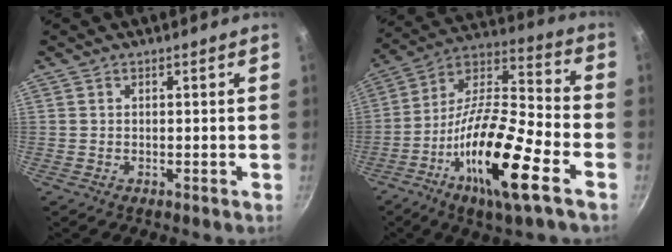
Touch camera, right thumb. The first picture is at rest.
{"total": 22.0, "force": [-9.5, 5.6, 19.0], "torque": [-0.331, 0.043, -0.187]}